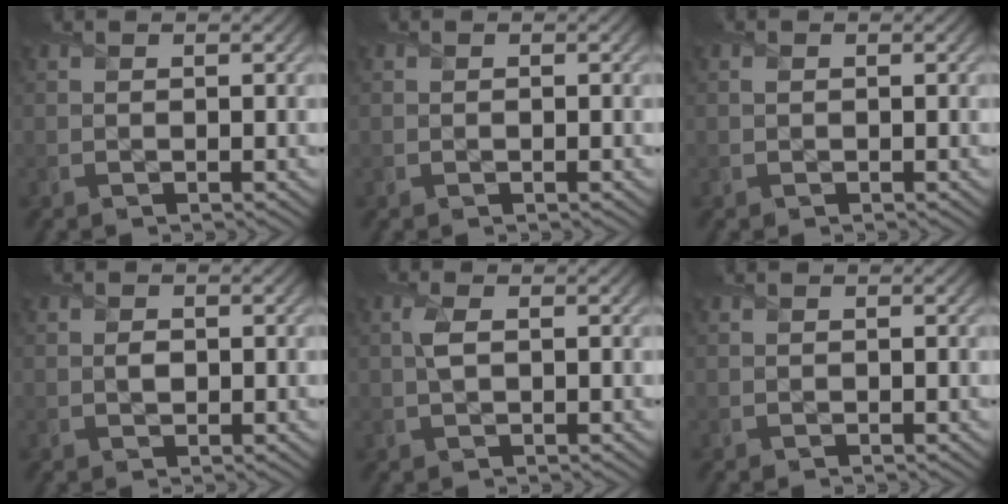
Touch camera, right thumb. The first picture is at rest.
{"total": 0.0}
{"total": 0.0}
{"total": 1.0, "force": [-0.1, 0.8, 0.5], "torque": [-0.007, -0.005, -0.001]}
{"total": 1.9, "force": [0.3, 0.8, 1.7], "torque": [-0.044, 0.003, 0.006]}
{"total": 0.0}